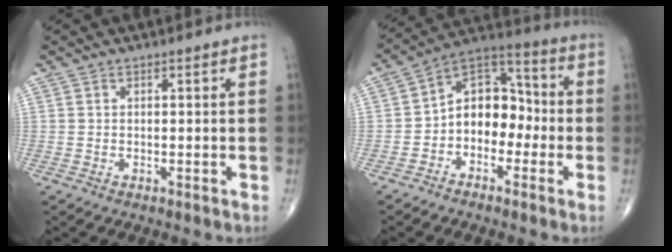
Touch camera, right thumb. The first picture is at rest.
{"total": 11.2, "force": [-2.3, 8.1, 7.5], "torque": [-0.081, 0.050, -0.058]}